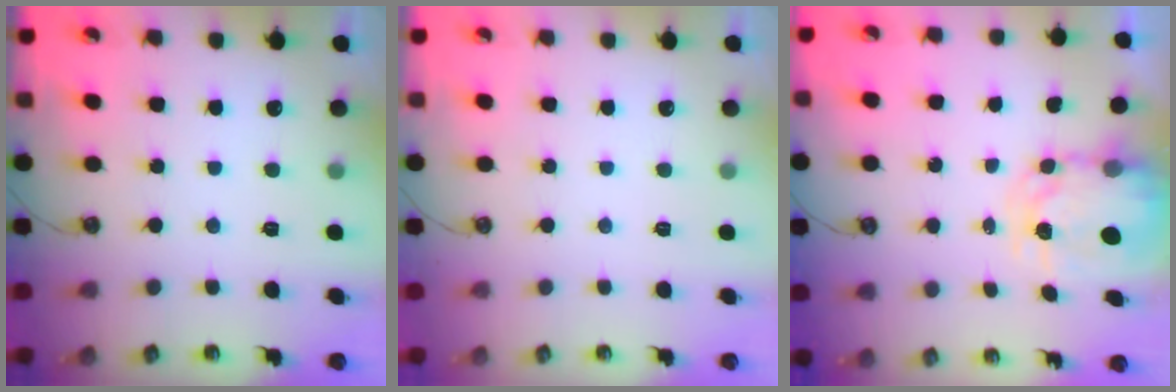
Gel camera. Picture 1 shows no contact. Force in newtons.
{"total": 0.0}
{"total": 5.5, "press": 5.5, "slide": 0.7}